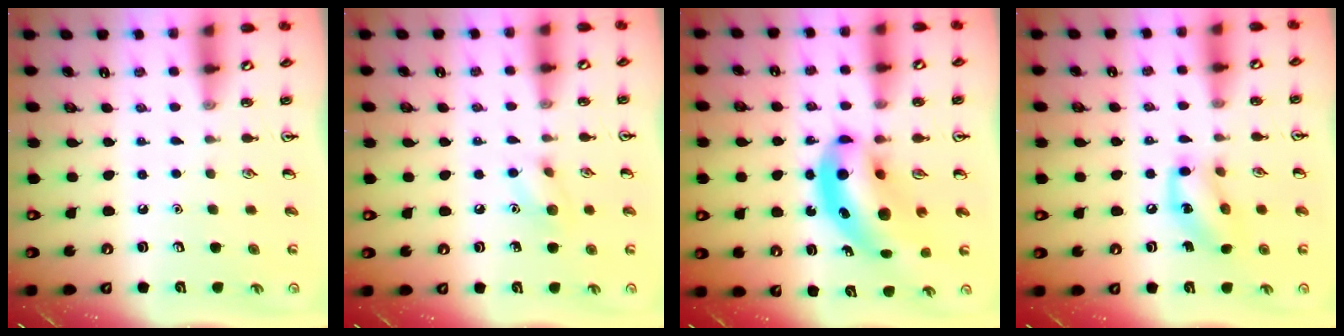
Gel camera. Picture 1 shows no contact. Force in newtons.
{"total": 7.7, "press": 7.5, "slide": 1.8}
{"total": 13.1, "press": 12.4, "slide": 4.1}
{"total": 11.5, "press": 11.3, "slide": 1.6}